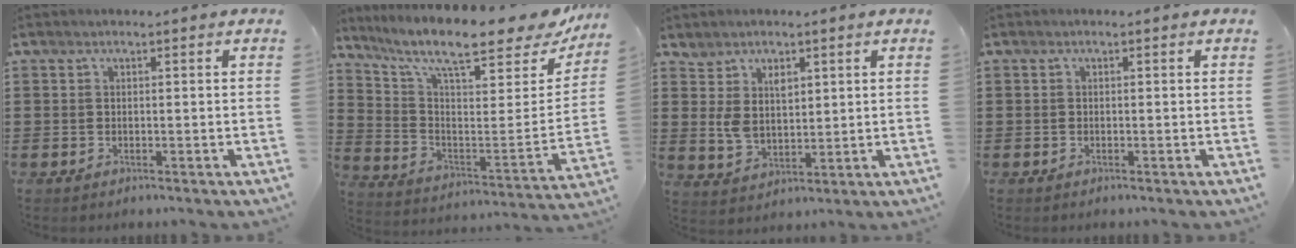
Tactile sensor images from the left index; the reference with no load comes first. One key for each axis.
{"total": 11.3, "fx": 8.7, "fy": 2.4, "fz": 6.8, "tx": -0.142, "ty": -0.066, "tz": 0.142}
{"total": 4.9, "fx": 2.2, "fy": 3.3, "fz": 2.9, "tx": -0.066, "ty": 0.005, "tz": 0.040}
{"total": 0.0}